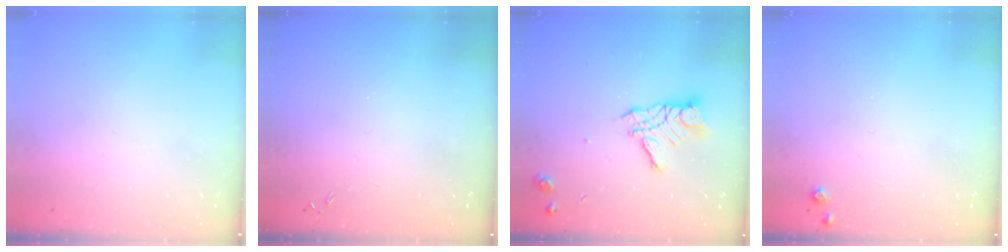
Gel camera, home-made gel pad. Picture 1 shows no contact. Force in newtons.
{"total": 0.0}
{"total": 10.6, "press": 10.6, "slide": 0.8}
{"total": 4.1, "press": 4.1, "slide": 0.6}